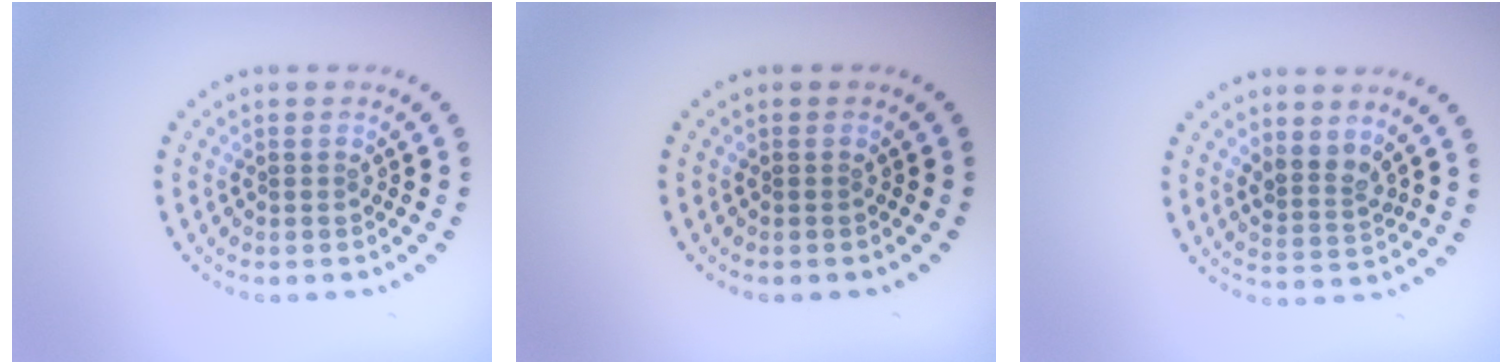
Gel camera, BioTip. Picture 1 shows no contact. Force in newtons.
{"total": 0.0}
{"total": 2.3, "press": 1.8, "slide": 1.5}